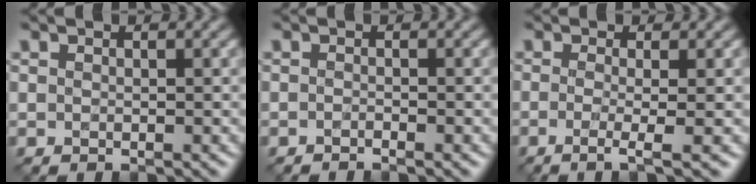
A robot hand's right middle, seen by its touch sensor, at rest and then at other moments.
{"total": 0.8, "force": [-0.6, 0.1, 0.5], "torque": [-0.005, -0.002, -0.015]}
{"total": 3.7, "force": [-0.7, 1.1, 3.5], "torque": [-0.046, -0.007, -0.018]}